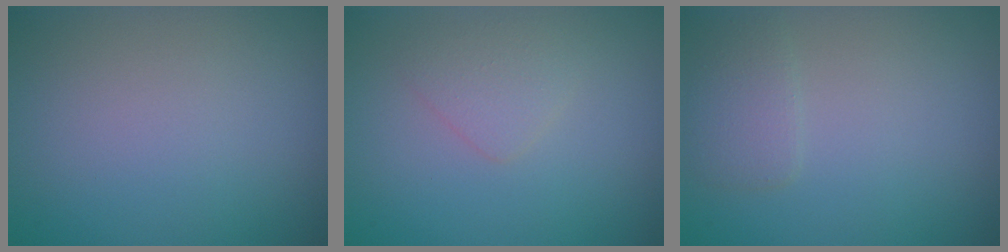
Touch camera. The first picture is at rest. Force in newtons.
{"total": 1.8, "press": 1.8, "slide": 0.0}
{"total": 1.6, "press": 1.6, "slide": 0.2}